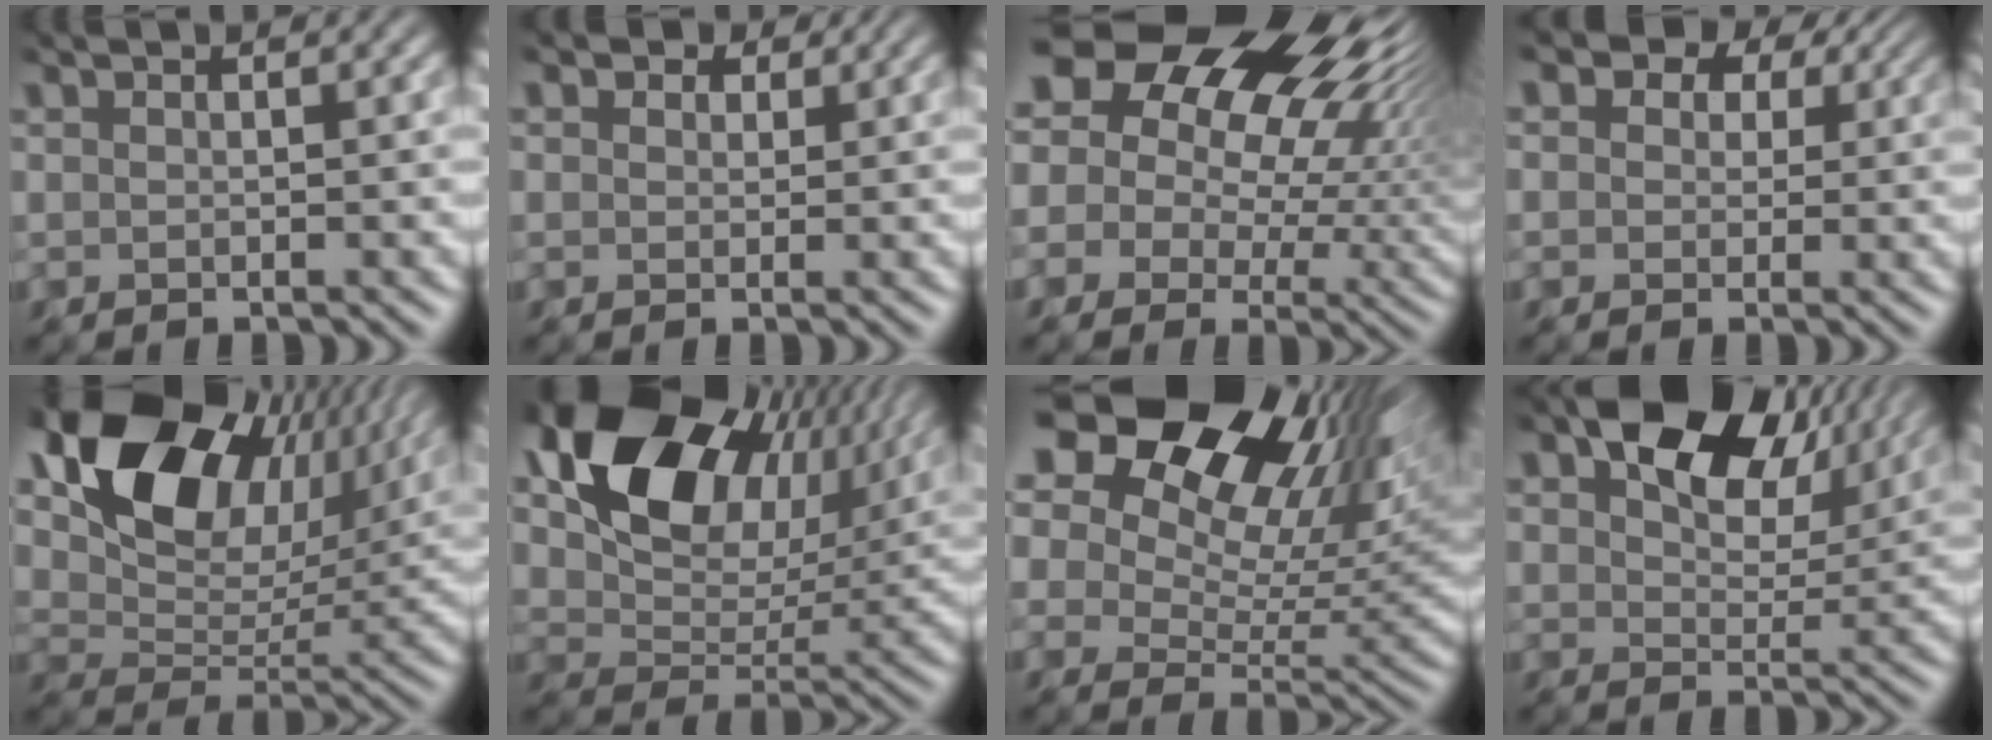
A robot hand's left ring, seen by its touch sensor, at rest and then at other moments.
{"total": 2.5, "force": [1.2, 1.8, 1.3], "torque": [-0.020, 0.009, 0.008]}
{"total": 18.2, "force": [9.1, 10.4, 11.8], "torque": [-0.182, 0.053, 0.136]}
{"total": 8.4, "force": [3.9, 6.0, 4.4], "torque": [-0.052, 0.032, 0.028]}
{"total": 14.3, "force": [8.0, 8.9, 7.9], "torque": [-0.143, 0.029, 0.143]}
{"total": 13.2, "force": [6.7, 8.5, 7.5], "torque": [-0.136, 0.018, 0.122]}
{"total": 21.0, "force": [12.8, 9.4, 13.7], "torque": [-0.229, 0.082, 0.194]}
{"total": 10.0, "force": [5.6, 5.6, 6.1], "torque": [-0.092, 0.006, 0.088]}